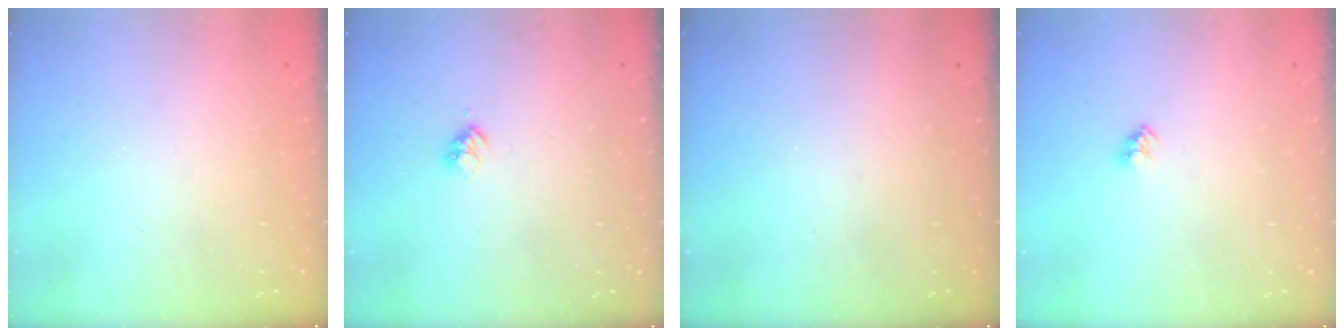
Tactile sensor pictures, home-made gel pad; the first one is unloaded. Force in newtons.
{"total": 3.0, "press": 3.0, "slide": 0.4}
{"total": 0.0}
{"total": 2.5, "press": 2.5, "slide": 0.1}